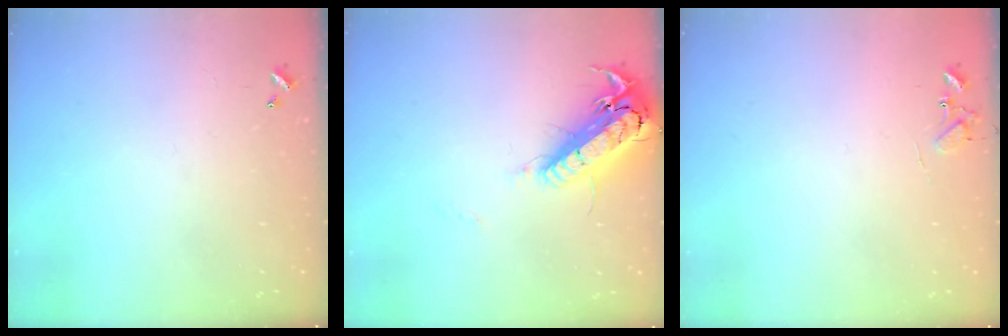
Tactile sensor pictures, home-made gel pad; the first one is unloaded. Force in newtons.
{"total": 19.1, "press": 18.6, "slide": 4.1}
{"total": 7.6, "press": 7.6, "slide": 0.6}